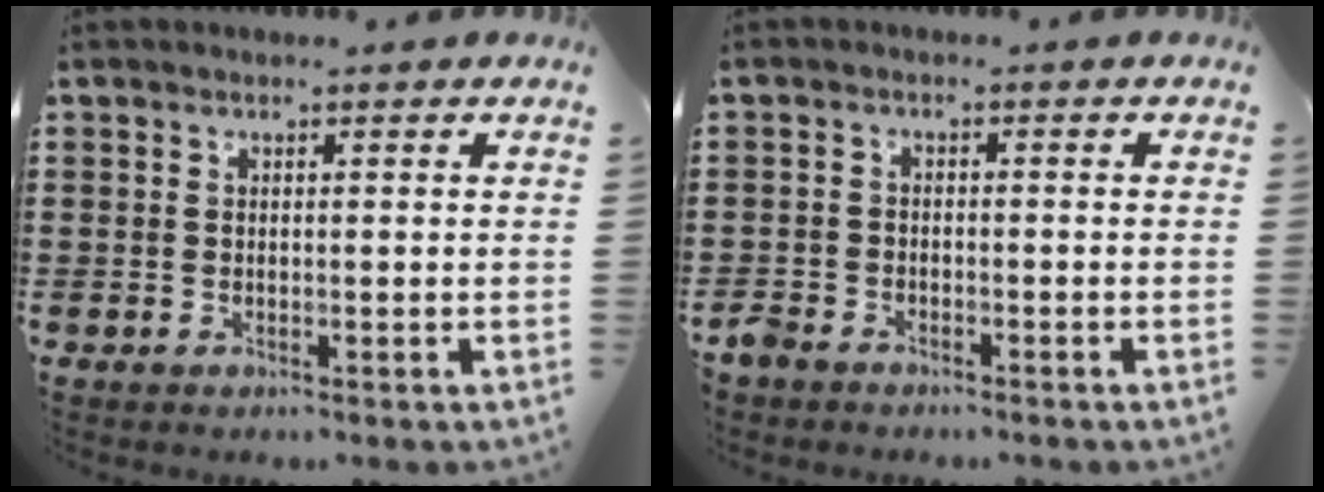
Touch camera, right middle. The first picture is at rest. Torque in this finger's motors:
{"motor_torque": [0.11, -0.04, 0.04, 0.04]}